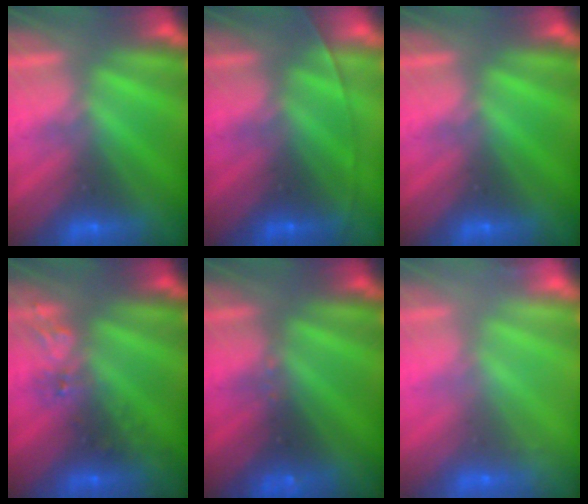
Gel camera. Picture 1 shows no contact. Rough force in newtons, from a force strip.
{"total": 1.5}
{"total": 0.0}
{"total": 2.6}
{"total": 2.4}
{"total": 2.3}